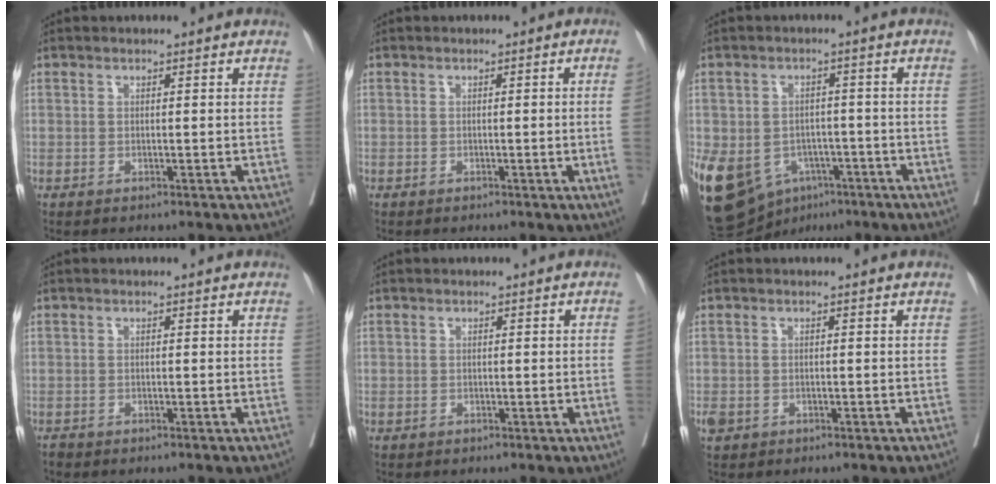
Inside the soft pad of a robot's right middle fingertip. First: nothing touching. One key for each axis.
{"total": 2.7, "fx": -0.5, "fy": -0.9, "fz": 2.6, "tx": -0.031, "ty": -0.003, "tz": -0.005}
{"total": 19.0, "fx": -8.1, "fy": 14.2, "fz": 9.7, "tx": -0.252, "ty": -0.003, "tz": -0.110}
{"total": 0.0}
{"total": 0.9, "fx": 0.1, "fy": 0.2, "fz": 0.9, "tx": -0.017, "ty": 0.004, "tz": 0.006}
{"total": 1.7, "fx": -0.8, "fy": 1.3, "fz": 0.8, "tx": -0.019, "ty": 0.000, "tz": -0.009}